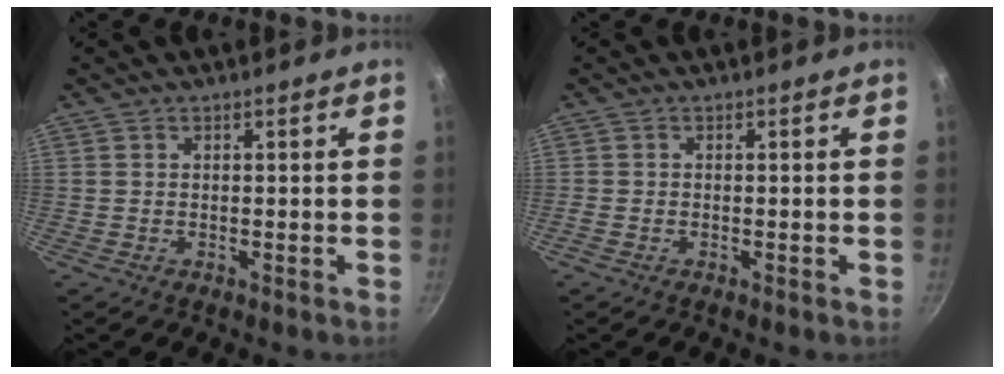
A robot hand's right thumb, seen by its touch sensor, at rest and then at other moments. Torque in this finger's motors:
{"motor_torque": [0.28, 0.15, 0.14, 0.06, 0.03]}